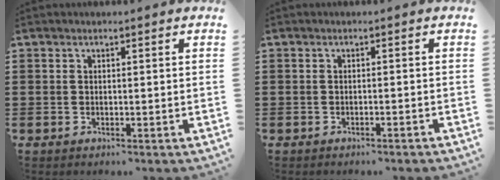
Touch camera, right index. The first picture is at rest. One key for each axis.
{"total": 0.6, "fx": -0.5, "fy": -0.1, "fz": 0.3, "tx": -0.006, "ty": -0.001, "tz": -0.010}